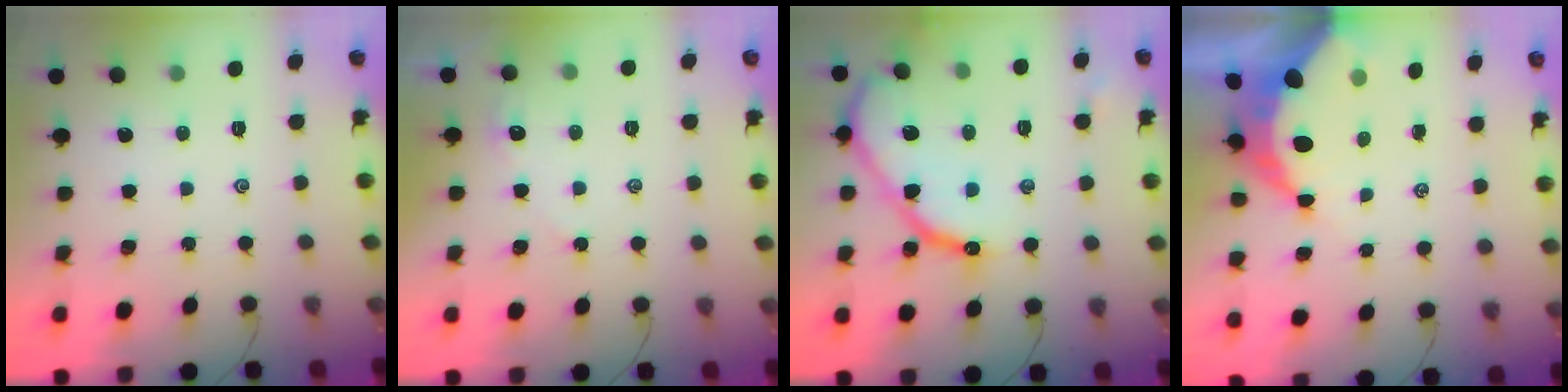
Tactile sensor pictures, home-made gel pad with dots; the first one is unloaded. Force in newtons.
{"total": 2.2, "press": 2.2, "slide": 0.3}
{"total": 14.0, "press": 14.0, "slide": 0.9}
{"total": 9.6, "press": 9.5, "slide": 0.8}